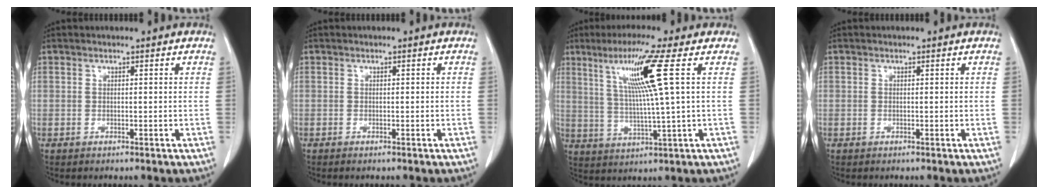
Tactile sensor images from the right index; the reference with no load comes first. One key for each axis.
{"total": 0.5, "fx": -0.3, "fy": -0.2, "fz": 0.4, "tx": -0.014, "ty": -0.003, "tz": -0.004}
{"total": 10.3, "fx": 3.9, "fy": -2.3, "fz": 9.2, "tx": -0.170, "ty": 0.003, "tz": 0.079}
{"total": 0.0}